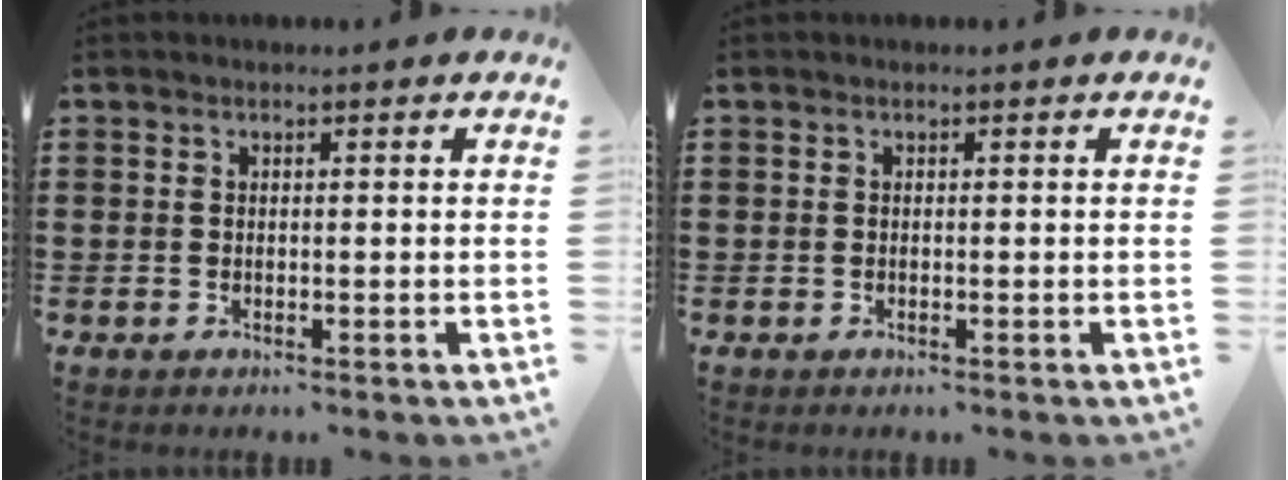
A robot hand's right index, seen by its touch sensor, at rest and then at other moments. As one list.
[{"total": 0.0}]